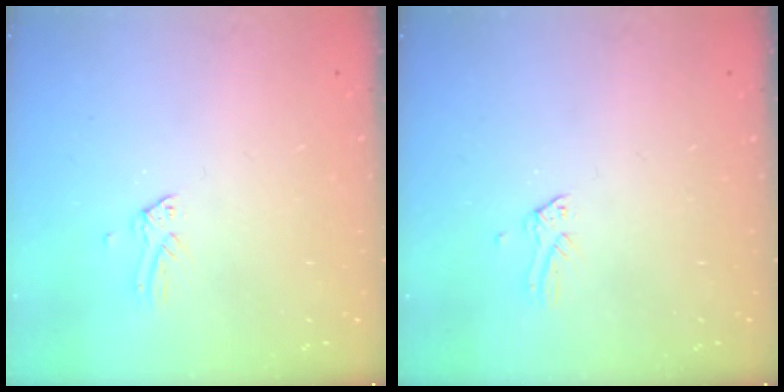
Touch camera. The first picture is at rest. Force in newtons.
{"total": 0.0}